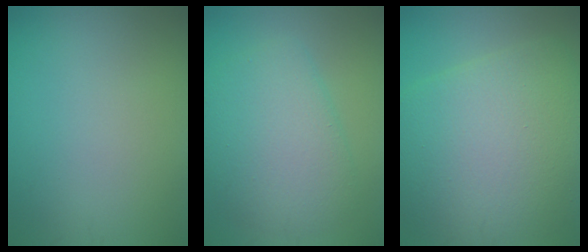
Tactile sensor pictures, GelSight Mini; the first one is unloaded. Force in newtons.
{"total": 6.0, "press": 6.0, "slide": 0.2}
{"total": 12.5, "press": 12.5, "slide": 0.3}